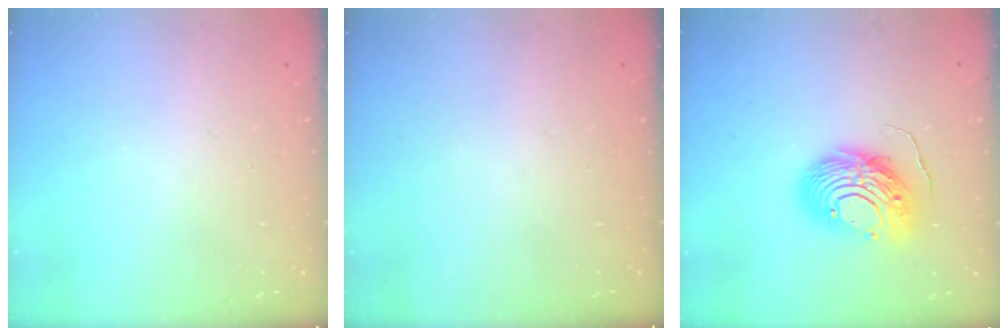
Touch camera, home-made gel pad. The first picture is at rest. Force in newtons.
{"total": 0.0}
{"total": 12.0, "press": 11.9, "slide": 1.3}